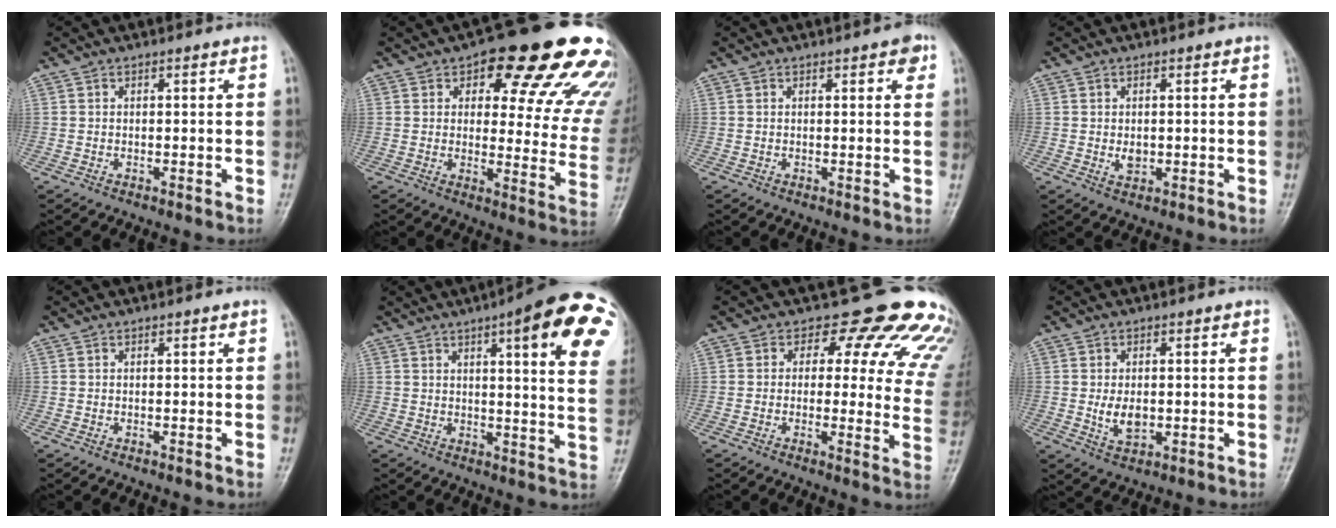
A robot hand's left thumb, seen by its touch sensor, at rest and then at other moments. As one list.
[{"total": 22.9, "force": [14.2, 9.2, 15.5], "torque": [-0.142, -0.049, 0.168]}, {"total": 2.8, "force": [1.4, 1.1, 2.1], "torque": [-0.016, -0.001, 0.012]}, {"total": 2.2, "force": [0.0, 1.7, 1.5], "torque": [-0.015, -0.003, 0.003]}, {"total": 0.0}, {"total": 21.3, "force": [9.1, 4.5, 18.7], "torque": [-0.209, -0.020, 0.104]}, {"total": 17.9, "force": [13.7, 8.3, 7.9], "torque": [-0.037, -0.078, 0.127]}, {"total": 4.6, "force": [-0.2, 3.0, 3.5], "torque": [-0.051, -0.006, 0.002]}]